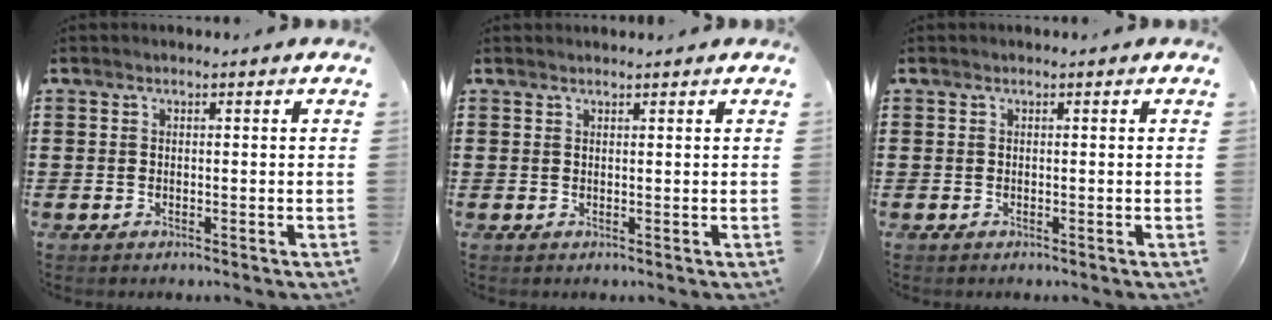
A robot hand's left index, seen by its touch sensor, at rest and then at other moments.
{"total": 0.5, "force": [0.5, -0.1, 0.1], "torque": [-0.003, 0.000, 0.011]}
{"total": 0.0}